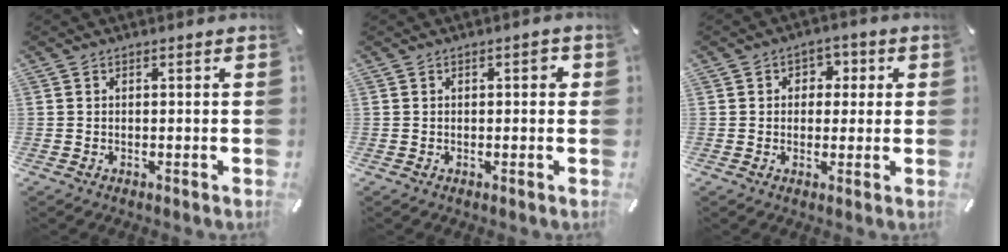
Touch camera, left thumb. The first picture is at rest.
{"total": 1.6, "force": [0.2, 0.8, 1.4], "torque": [-0.020, 0.004, 0.000]}
{"total": 4.1, "force": [0.0, 3.7, 1.8], "torque": [-0.017, 0.006, -0.009]}